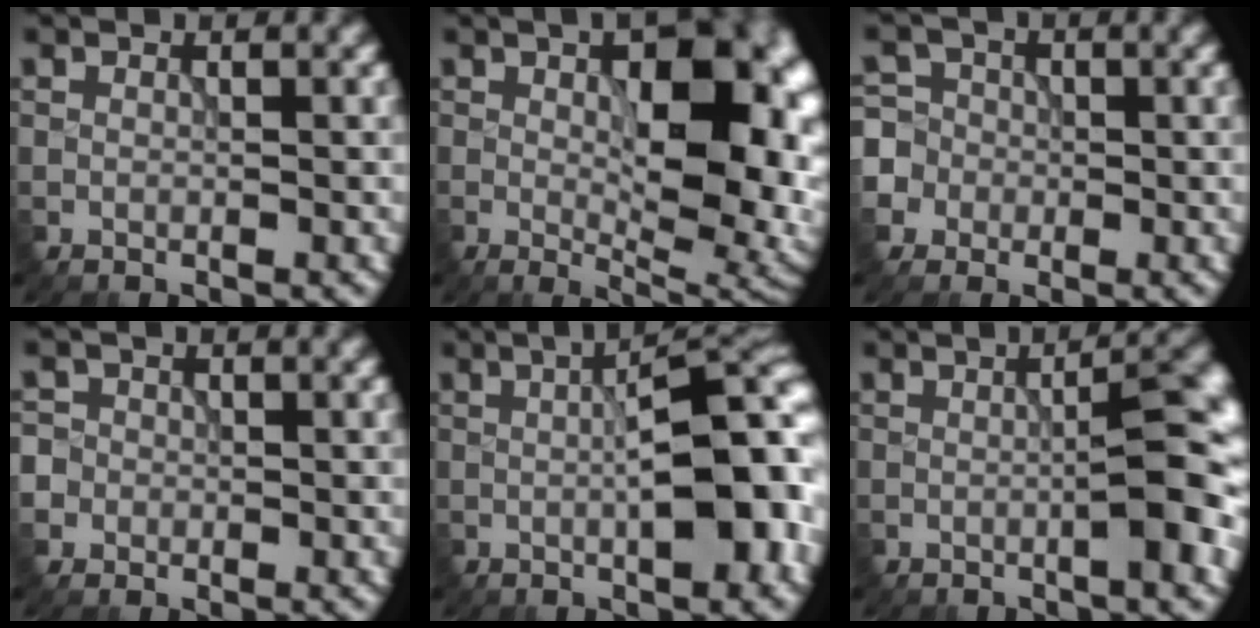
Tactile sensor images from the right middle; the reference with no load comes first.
{"total": 13.9, "force": [0.7, 6.6, 12.2], "torque": [-0.118, 0.004, 0.016]}
{"total": 6.1, "force": [-1.5, 5.7, 1.2], "torque": [-0.029, 0.014, -0.056]}
{"total": 3.0, "force": [-0.5, 2.9, 0.5], "torque": [0.006, 0.013, -0.028]}
{"total": 9.1, "force": [0.1, 2.9, 8.6], "torque": [-0.105, 0.004, 0.001]}
{"total": 7.9, "force": [-0.1, 1.9, 7.7], "torque": [-0.080, 0.003, 0.002]}